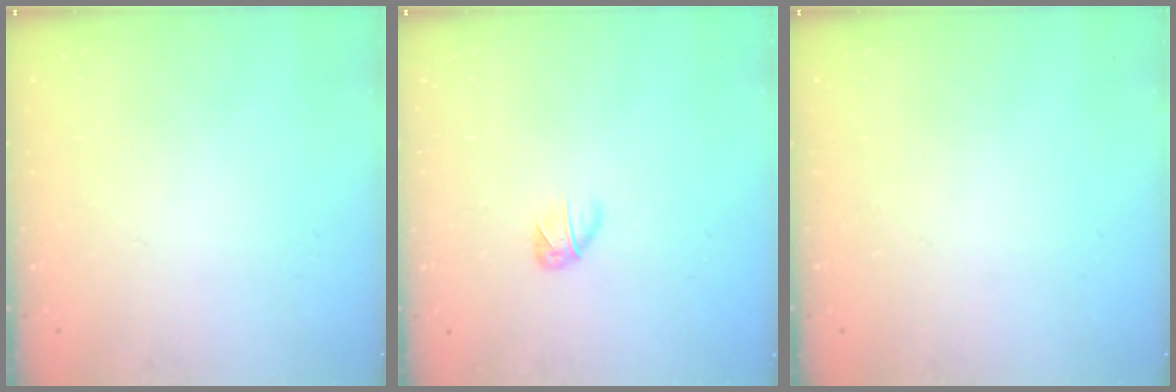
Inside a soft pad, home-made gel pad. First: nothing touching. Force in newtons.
{"total": 3.4, "press": 3.3, "slide": 0.9}
{"total": 0.0}